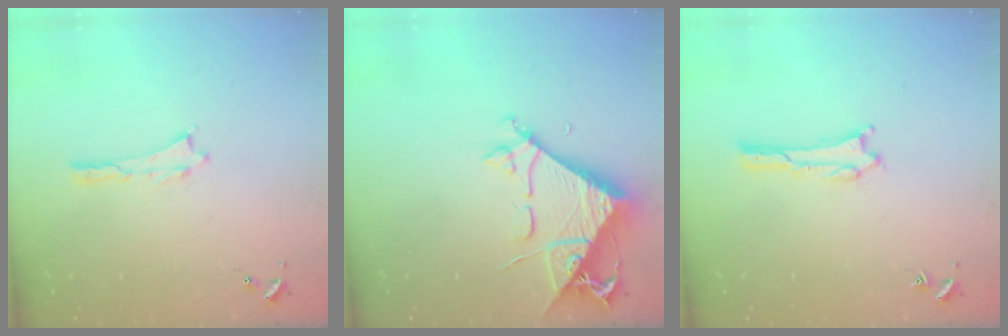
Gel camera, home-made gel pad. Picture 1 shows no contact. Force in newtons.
{"total": 8.7, "press": 8.6, "slide": 1.1}
{"total": 0.8, "press": 0.8, "slide": 0.2}